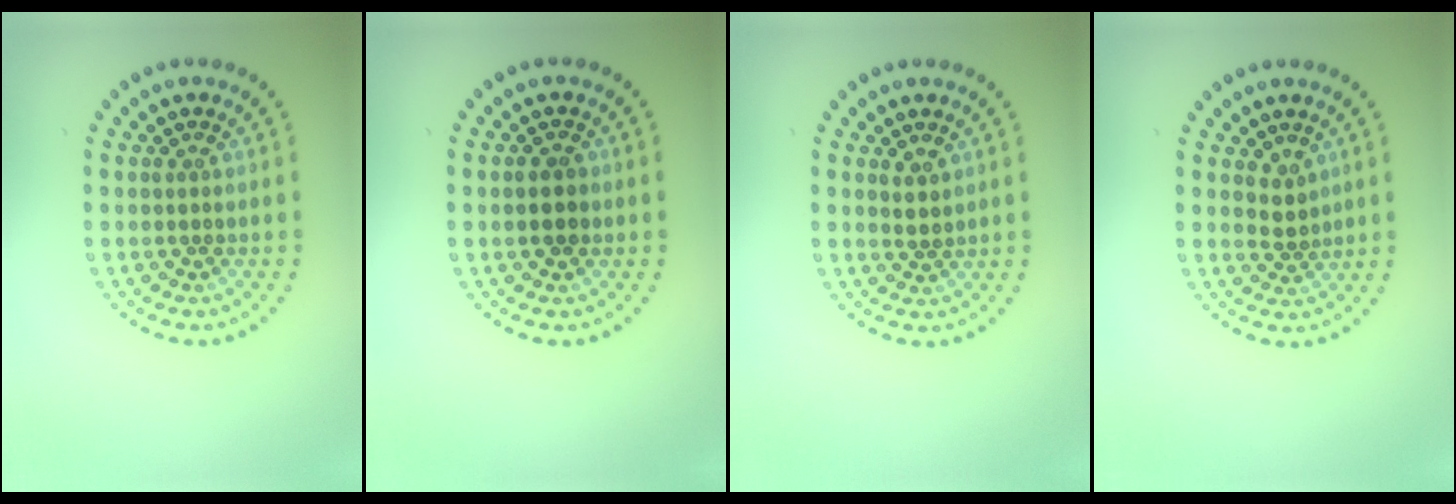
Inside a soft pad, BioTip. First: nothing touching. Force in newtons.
{"total": 1.9, "press": 1.9, "slide": 0.0}
{"total": 1.4, "press": 1.2, "slide": 0.8}
{"total": 1.8, "press": 1.4, "slide": 1.2}